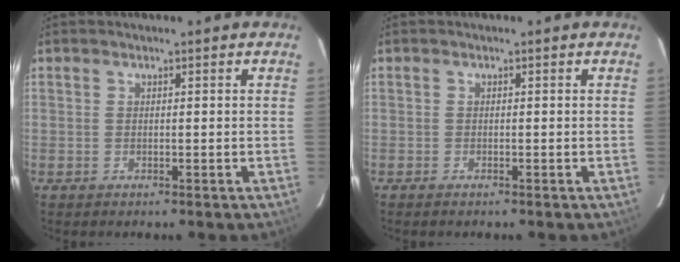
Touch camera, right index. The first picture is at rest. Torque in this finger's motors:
{"motor_torque": [-0.10, -0.22, -0.02, 0.00]}